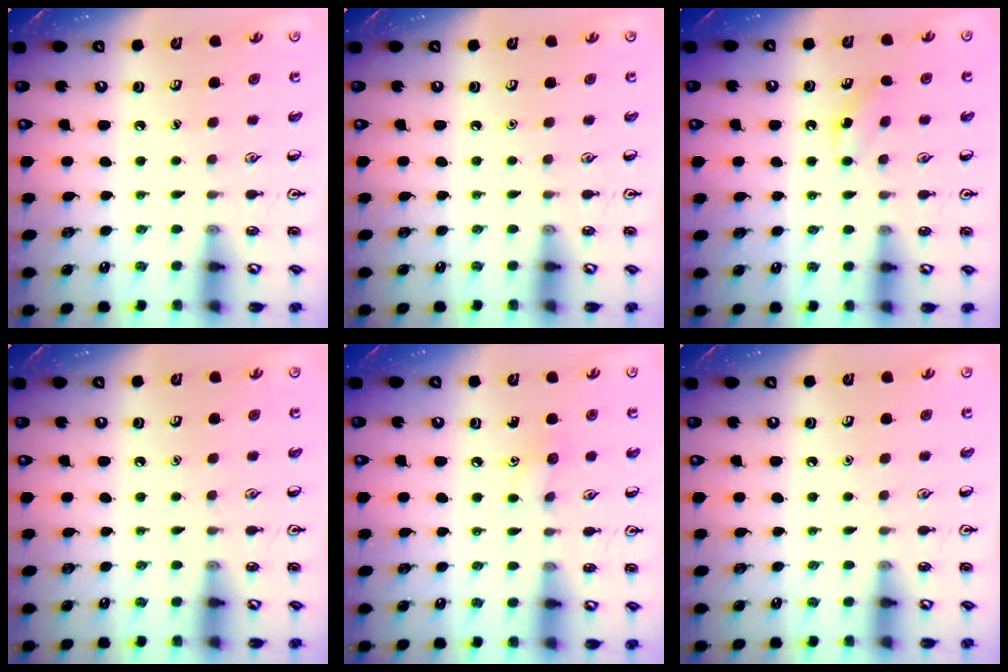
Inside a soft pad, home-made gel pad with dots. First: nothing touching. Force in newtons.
{"total": 0.0}
{"total": 2.6, "press": 2.4, "slide": 0.8}
{"total": 0.0}
{"total": 5.7, "press": 5.4, "slide": 1.8}
{"total": 0.0}